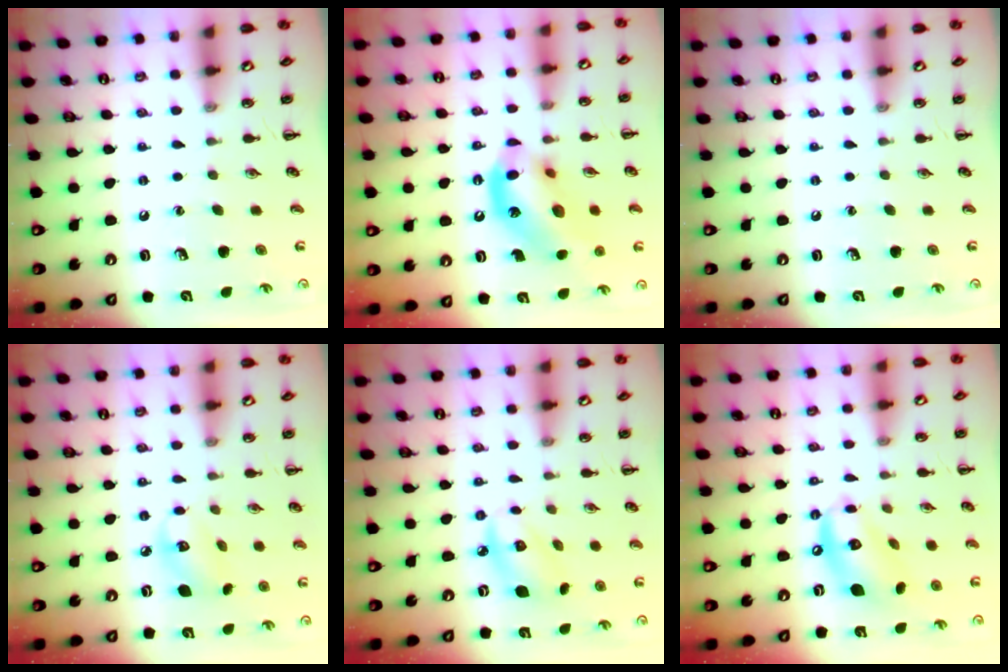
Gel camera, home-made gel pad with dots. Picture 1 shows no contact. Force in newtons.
{"total": 14.0, "press": 13.6, "slide": 3.3}
{"total": 0.0}
{"total": 5.5, "press": 5.5, "slide": 0.9}
{"total": 4.9, "press": 4.8, "slide": 0.8}
{"total": 11.4, "press": 11.2, "slide": 1.8}